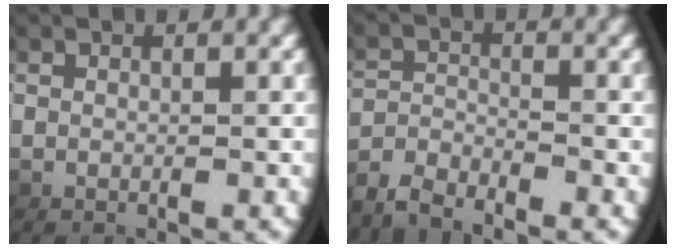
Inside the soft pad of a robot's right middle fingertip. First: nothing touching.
{"total": 3.1, "force": [-3.1, 0.3, 0.5], "torque": [-0.010, -0.002, -0.058]}